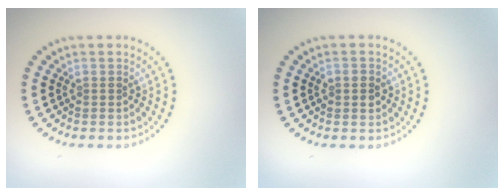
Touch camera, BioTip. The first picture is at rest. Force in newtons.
{"total": 1.4, "press": 1.4, "slide": 0.3}